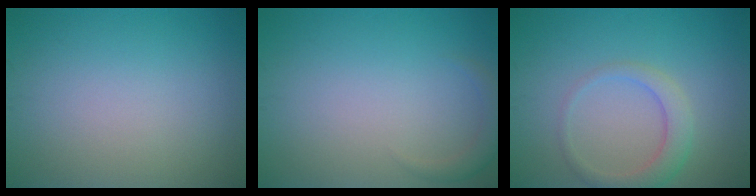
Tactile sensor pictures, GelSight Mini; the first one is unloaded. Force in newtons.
{"total": 1.4, "press": 1.4, "slide": 0.1}
{"total": 2.9, "press": 2.9, "slide": 0.2}